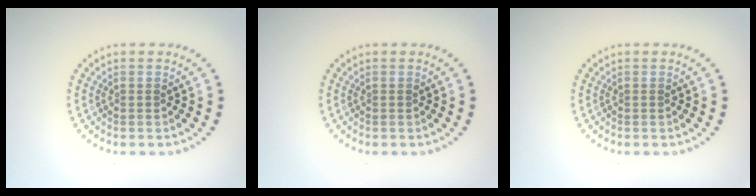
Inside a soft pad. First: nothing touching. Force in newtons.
{"total": 0.0}
{"total": 0.0}